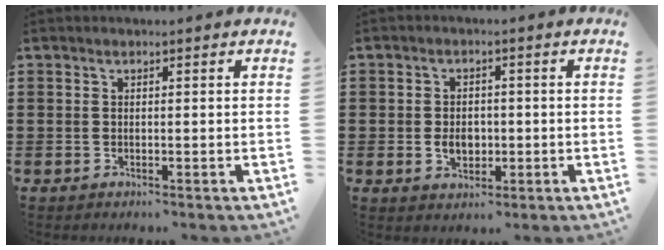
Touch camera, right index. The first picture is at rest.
{"total": 3.5, "force": [-0.5, 2.6, 2.2], "torque": [-0.040, 0.002, -0.013]}